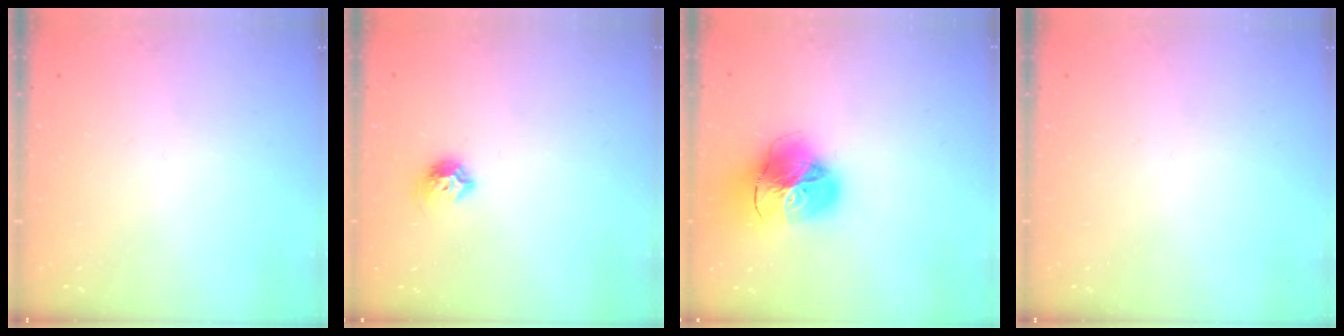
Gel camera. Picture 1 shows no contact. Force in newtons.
{"total": 7.0, "press": 7.0, "slide": 0.8}
{"total": 19.8, "press": 19.6, "slide": 2.3}
{"total": 0.0}